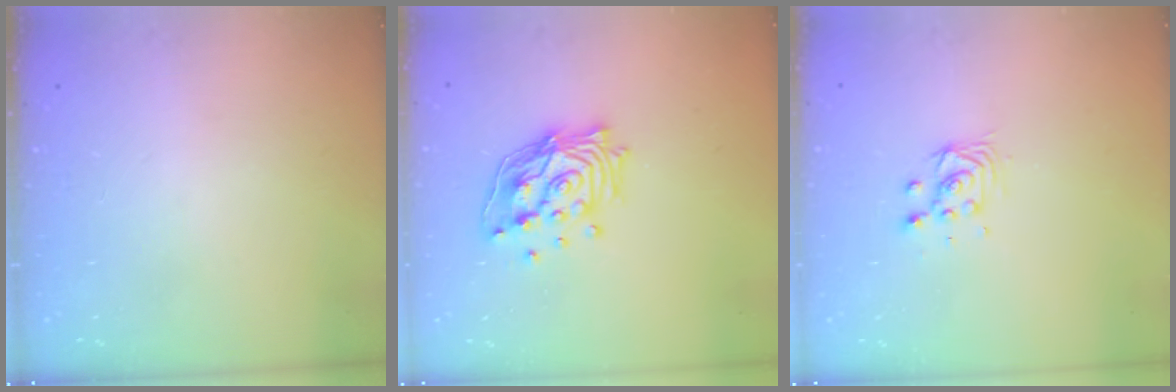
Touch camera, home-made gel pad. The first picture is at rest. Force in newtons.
{"total": 14.8, "press": 14.6, "slide": 2.2}
{"total": 3.6, "press": 3.6, "slide": 0.1}